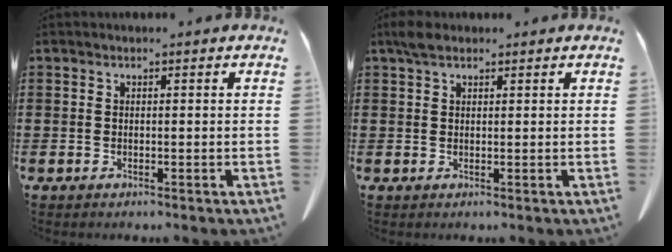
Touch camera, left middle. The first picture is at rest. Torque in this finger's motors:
{"motor_torque": [1.29, 0.85, 0.22, 0.06]}